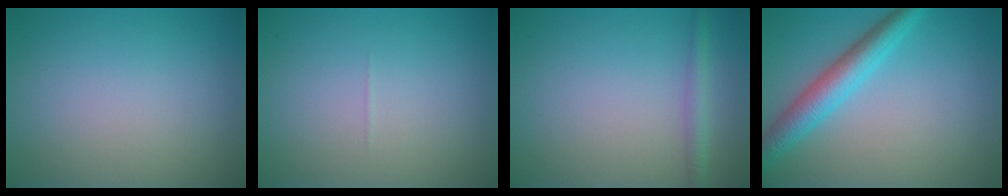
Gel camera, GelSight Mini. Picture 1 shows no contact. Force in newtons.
{"total": 0.0}
{"total": 1.6, "press": 1.6, "slide": 0.1}
{"total": 4.3, "press": 4.3, "slide": 0.2}